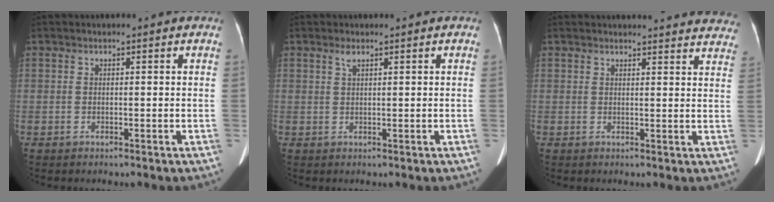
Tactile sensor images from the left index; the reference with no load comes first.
{"total": 1.0, "force": [0.7, 0.3, 0.7], "torque": [-0.016, 0.008, 0.018]}
{"total": 18.8, "force": [18.1, 3.4, 3.7], "torque": [-0.027, -0.047, 0.184]}